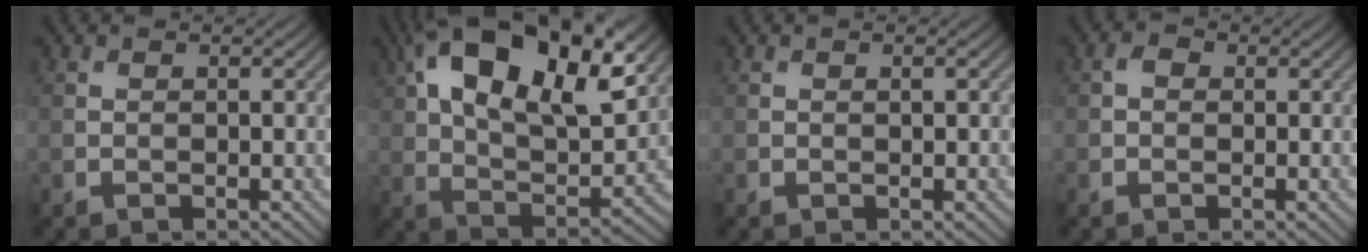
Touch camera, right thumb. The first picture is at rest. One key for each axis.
{"total": 19.2, "fx": 9.0, "fy": 9.1, "fz": 14.3, "tx": -0.261, "ty": 0.029, "tz": 0.131}
{"total": 0.6, "fx": 0.1, "fy": 0.1, "fz": 0.6, "tx": -0.008, "ty": 0.002, "tz": 0.002}
{"total": 1.2, "fx": 0.1, "fy": 1.0, "fz": 0.7, "tx": -0.014, "ty": 0.001, "tz": -0.005}